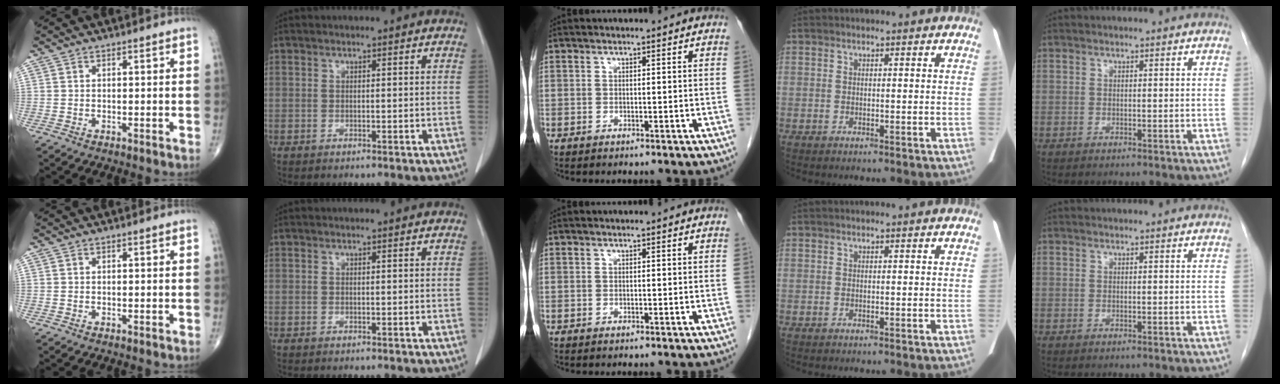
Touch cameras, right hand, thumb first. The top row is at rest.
{}